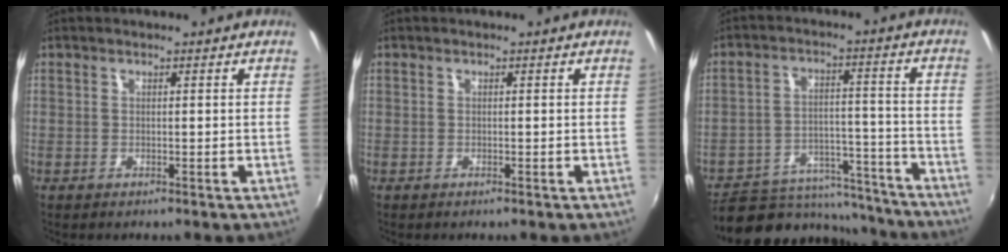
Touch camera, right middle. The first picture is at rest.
{"total": 0.0}
{"total": 17.5, "force": [-14.9, 7.5, 5.4], "torque": [-0.106, 0.029, -0.191]}